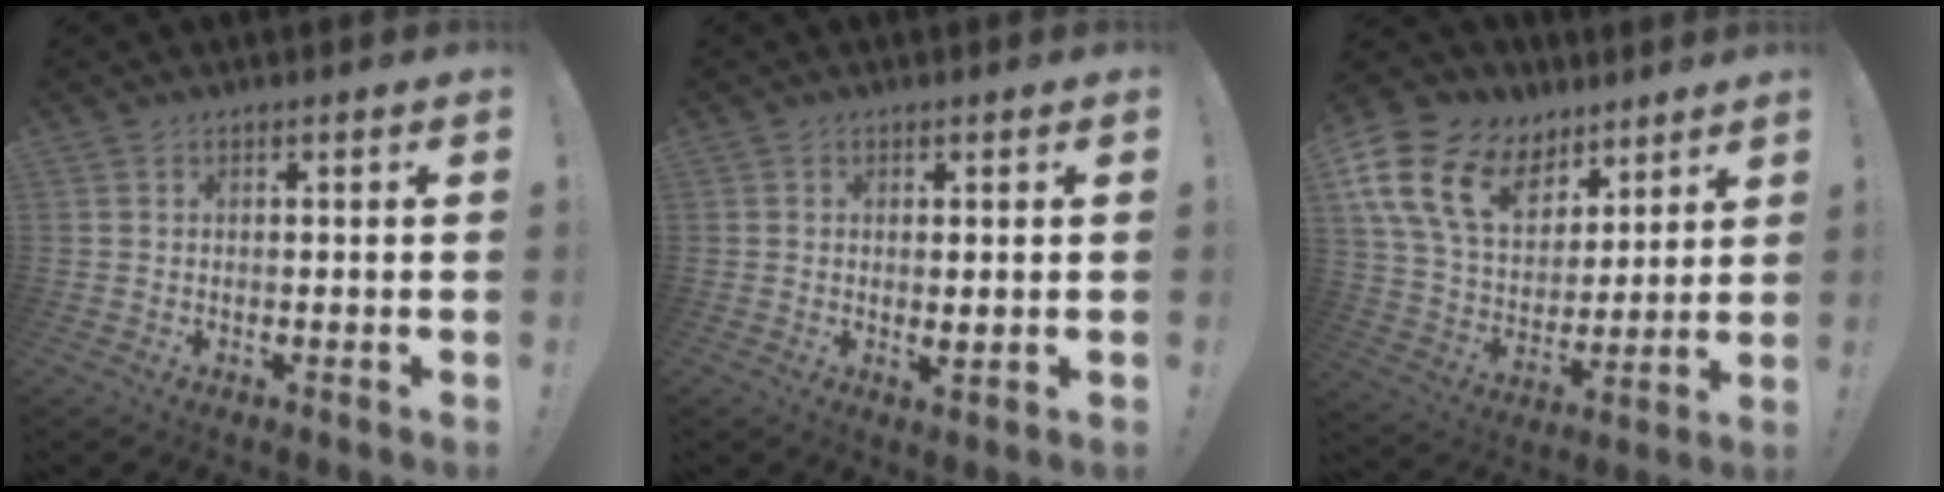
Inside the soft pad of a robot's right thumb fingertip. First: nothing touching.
{"total": 2.1, "force": [0.6, 0.1, 2.0], "torque": [-0.020, -0.012, 0.009]}
{"total": 19.9, "force": [9.8, 13.4, 11.0], "torque": [-0.195, -0.043, 0.196]}